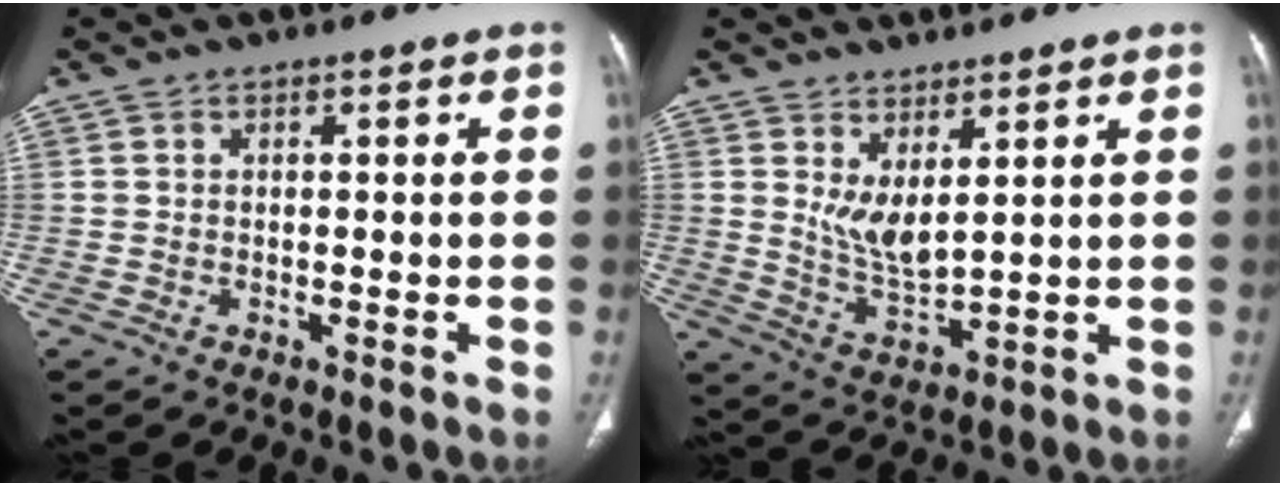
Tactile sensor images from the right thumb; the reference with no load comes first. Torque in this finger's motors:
{"motor_torque": [-0.28, 1.43, -0.09, 0.11, 0.12]}